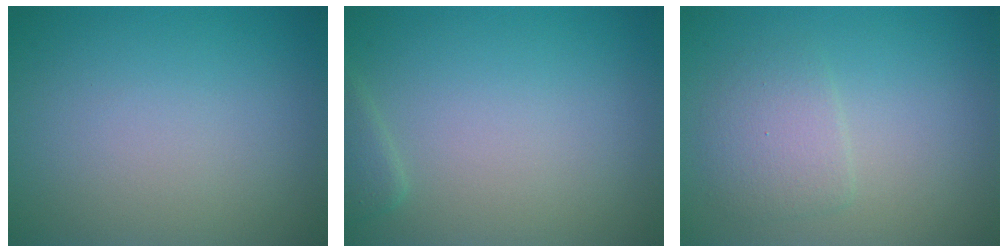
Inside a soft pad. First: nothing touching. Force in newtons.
{"total": 1.2, "press": 1.2, "slide": 0.1}
{"total": 2.4, "press": 2.4, "slide": 0.1}